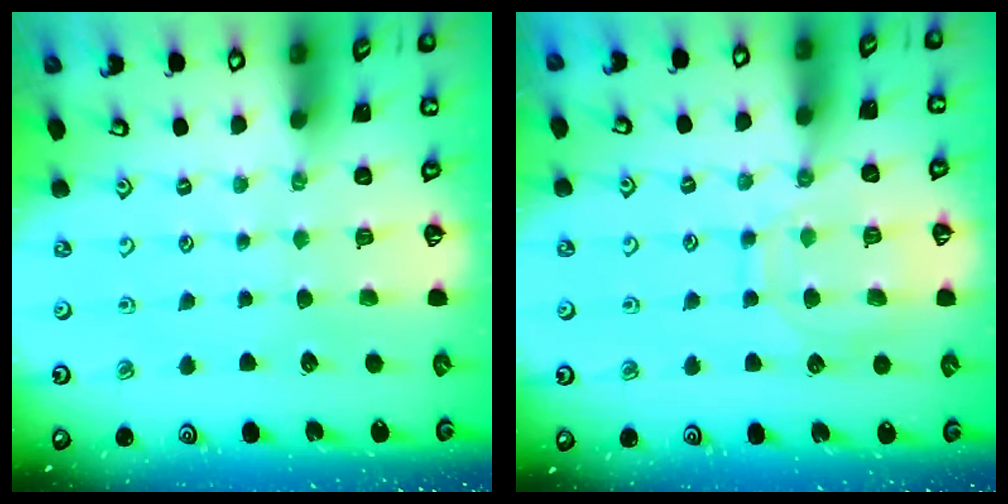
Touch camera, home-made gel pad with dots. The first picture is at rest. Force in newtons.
{"total": 11.3, "press": 11.2, "slide": 1.1}